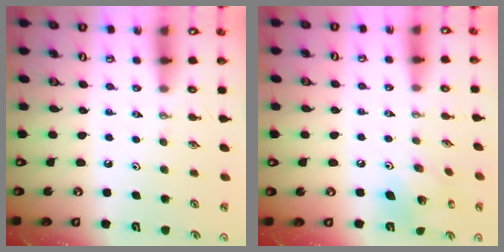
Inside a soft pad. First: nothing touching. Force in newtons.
{"total": 10.5, "press": 10.5, "slide": 0.8}